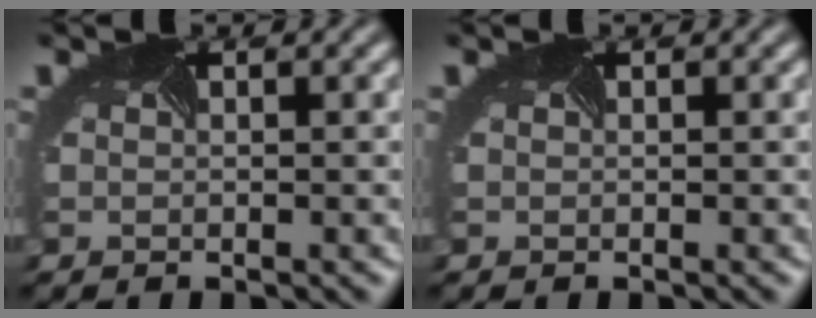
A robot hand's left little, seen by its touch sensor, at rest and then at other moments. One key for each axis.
{"total": 0.0}